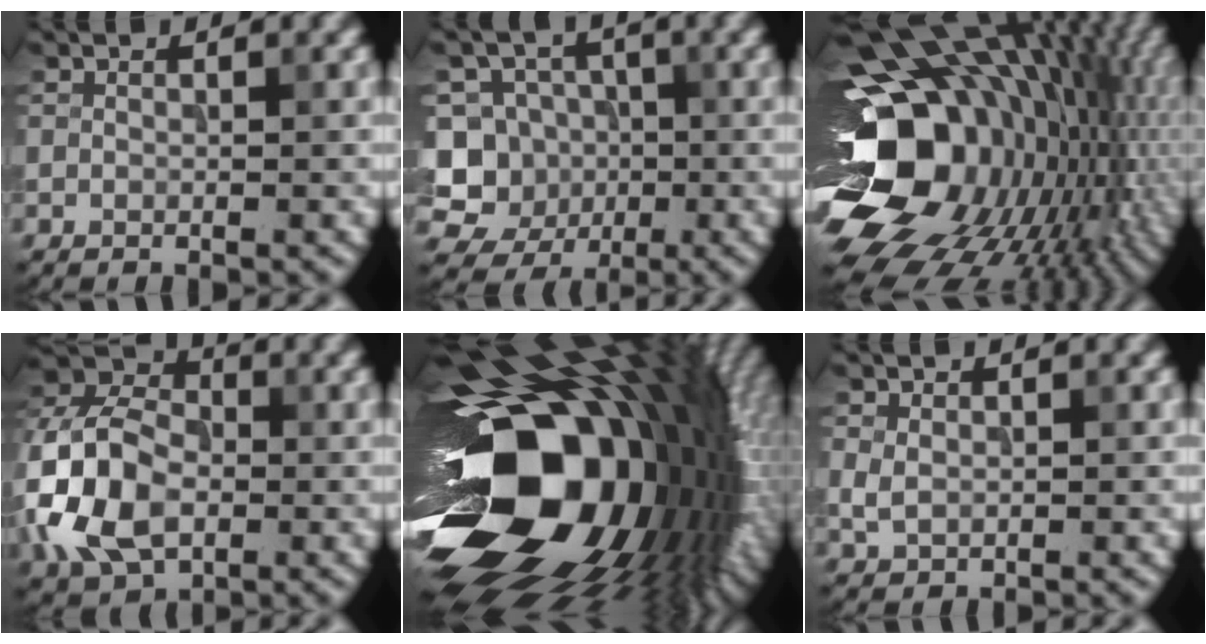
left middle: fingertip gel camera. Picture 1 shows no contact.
{"total": 9.8, "force": [-2.1, 9.0, 3.2], "torque": [-0.051, 0.024, -0.059]}
{"total": 19.3, "force": [-0.9, 13.8, 13.4], "torque": [-0.255, -0.013, -0.006]}
{"total": 10.7, "force": [-2.4, 7.3, 7.5], "torque": [-0.171, 0.003, -0.065]}
{"total": 20.6, "force": [-1.7, 12.6, 16.2], "torque": [-0.297, -0.037, -0.042]}
{"total": 1.9, "force": [0.1, 1.5, 1.2], "torque": [-0.027, 0.000, 0.004]}